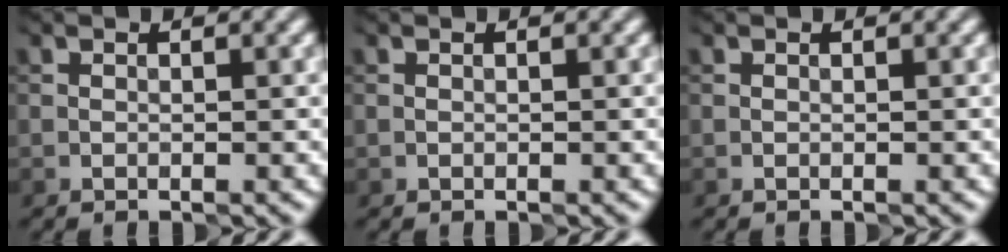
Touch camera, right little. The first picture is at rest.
{"total": 0.0}
{"total": 0.0}